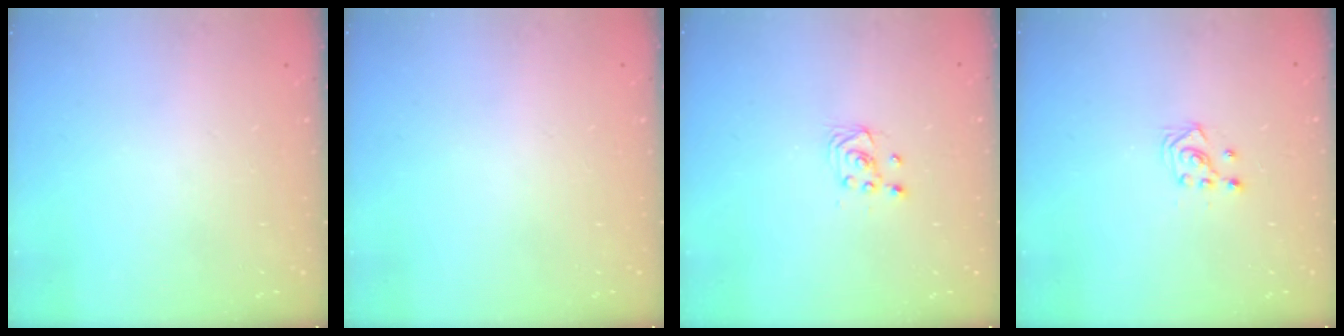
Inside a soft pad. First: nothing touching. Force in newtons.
{"total": 0.0}
{"total": 2.5, "press": 2.2, "slide": 1.1}
{"total": 3.0, "press": 2.8, "slide": 1.0}